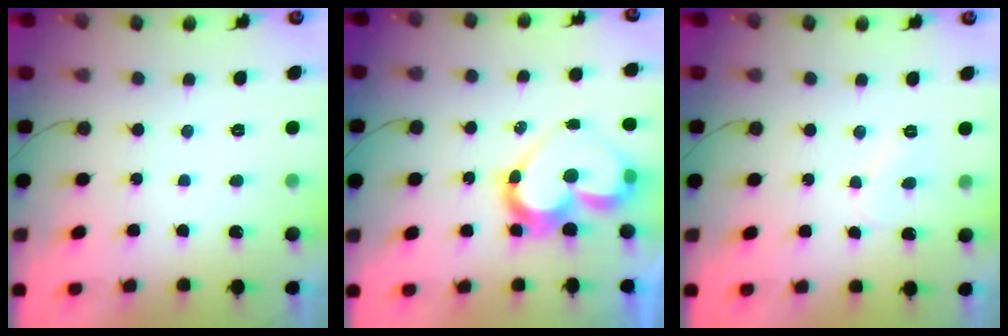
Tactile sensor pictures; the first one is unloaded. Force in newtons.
{"total": 12.9, "press": 12.9, "slide": 1.5}
{"total": 4.9, "press": 4.9, "slide": 0.5}